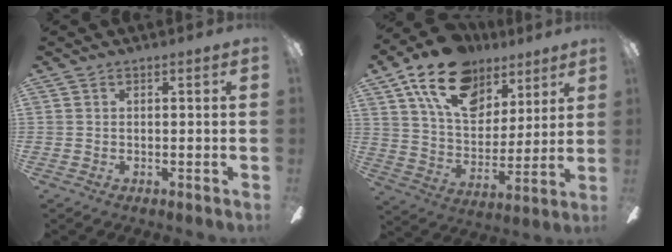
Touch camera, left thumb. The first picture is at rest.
{"total": 19.9, "force": [12.2, 11.8, 10.4], "torque": [-0.176, -0.056, 0.220]}